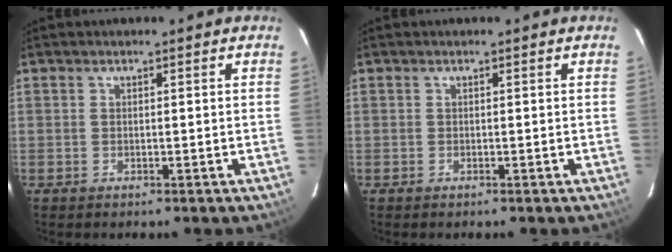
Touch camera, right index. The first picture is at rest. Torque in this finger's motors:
{"motor_torque": [0.70, 0.50, 0.02, 0.01]}